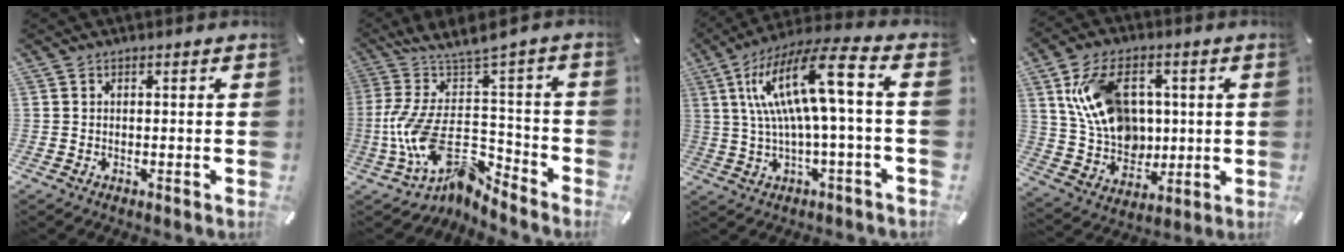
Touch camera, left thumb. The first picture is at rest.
{"total": 18.5, "force": [-6.1, 8.4, 15.3], "torque": [-0.286, 0.028, -0.101]}
{"total": 16.8, "force": [3.4, 2.9, 16.2], "torque": [-0.327, -0.007, 0.042]}
{"total": 15.9, "force": [4.0, 11.7, 10.0], "torque": [-0.213, 0.005, 0.077]}